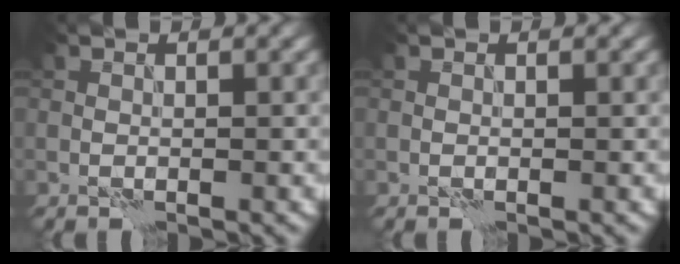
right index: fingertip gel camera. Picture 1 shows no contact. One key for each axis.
{"total": 0.0}